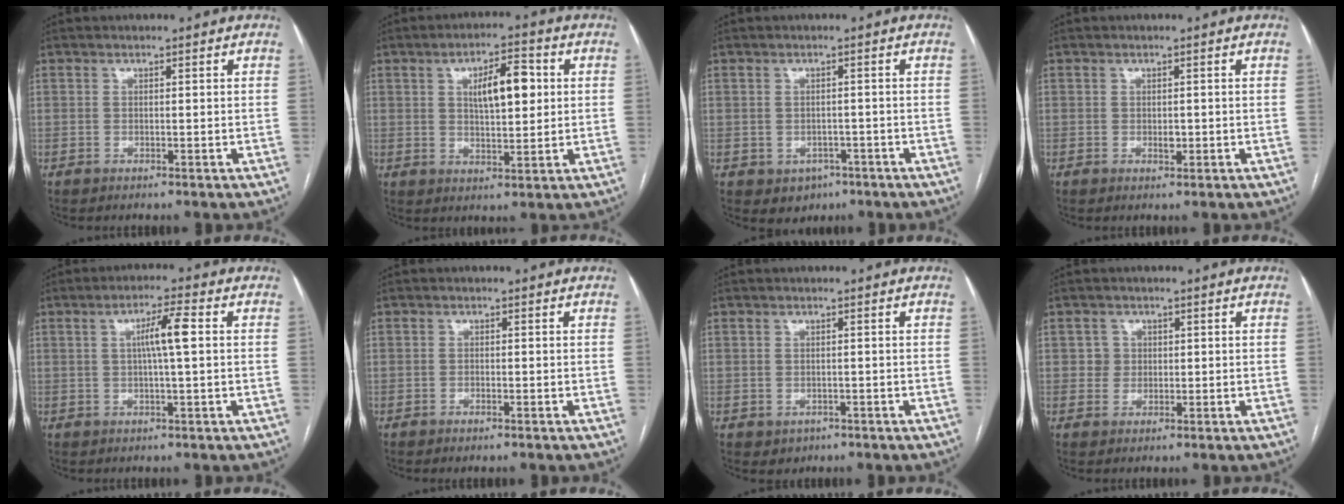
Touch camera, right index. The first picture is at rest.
{"total": 8.0, "force": [2.0, 2.7, 7.3], "torque": [-0.119, 0.012, 0.035]}
{"total": 3.5, "force": [-1.6, 2.9, 1.2], "torque": [-0.009, 0.005, -0.010]}
{"total": 1.2, "force": [-0.1, 0.7, 0.9], "torque": [-0.013, -0.002, 0.000]}
{"total": 5.3, "force": [0.7, 0.0, 5.2], "torque": [-0.094, 0.007, 0.012]}
{"total": 0.8, "force": [-0.6, 0.1, 0.5], "torque": [-0.006, 0.000, -0.008]}
{"total": 1.8, "force": [-0.7, 1.5, 0.5], "torque": [-0.004, 0.002, -0.001]}
{"total": 2.1, "force": [0.5, 2.1, 0.1], "torque": [0.007, 0.002, 0.005]}